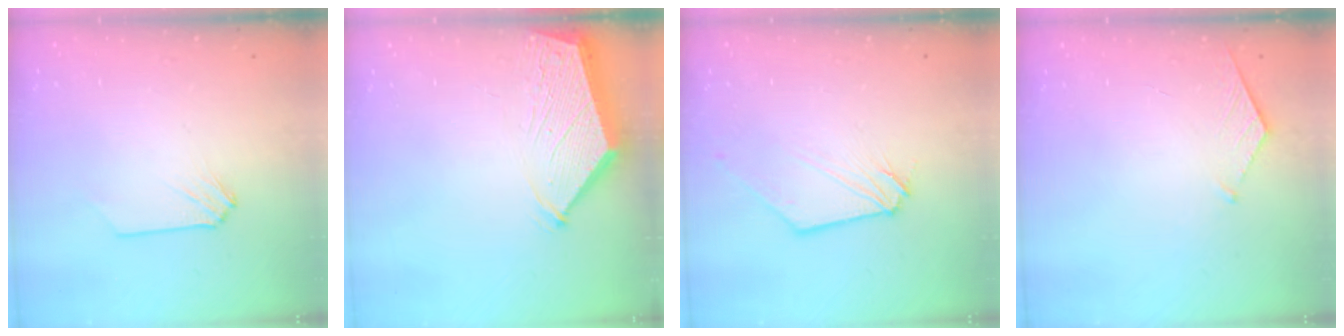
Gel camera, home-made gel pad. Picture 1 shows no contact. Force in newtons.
{"total": 2.9, "press": 2.9, "slide": 0.4}
{"total": 0.5, "press": 0.5, "slide": 0.1}
{"total": 5.2, "press": 5.1, "slide": 0.5}